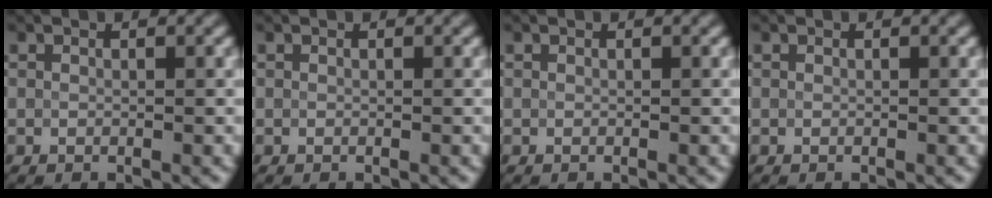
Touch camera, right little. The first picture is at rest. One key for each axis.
{"total": 0.0}
{"total": 0.0}
{"total": 0.0}